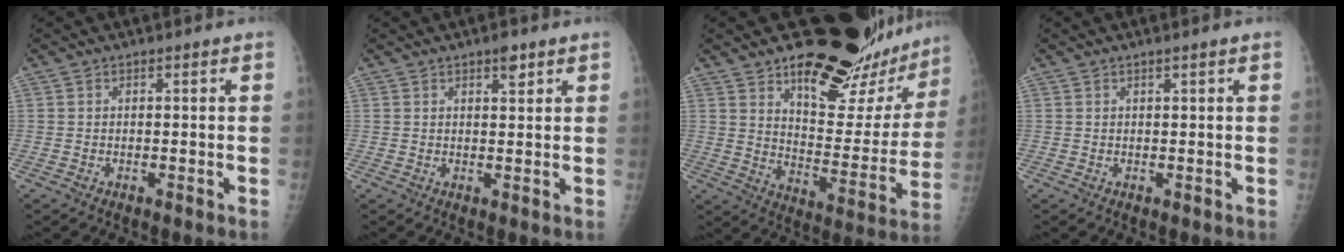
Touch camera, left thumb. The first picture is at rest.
{"total": 2.4, "force": [1.6, 0.8, 1.7], "torque": [-0.017, -0.008, 0.023]}
{"total": 24.4, "force": [17.8, 9.1, 14.0], "torque": [-0.147, -0.113, 0.249]}
{"total": 0.7, "force": [0.4, -0.1, 0.5], "torque": [-0.012, -0.002, 0.010]}